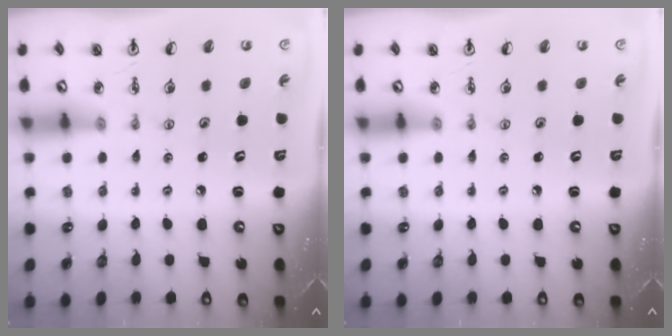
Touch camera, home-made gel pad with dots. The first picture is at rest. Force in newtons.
{"total": 0.0}